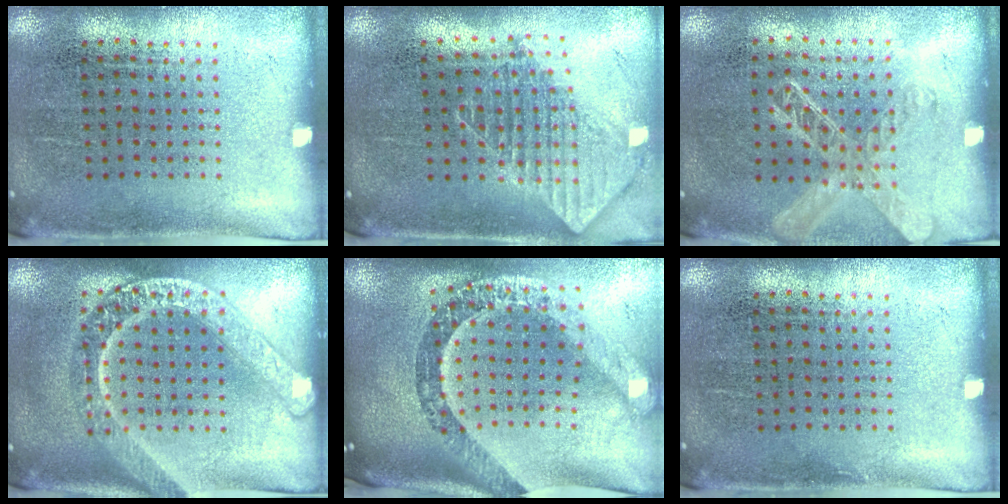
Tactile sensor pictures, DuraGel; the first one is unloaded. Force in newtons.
{"total": 1.8, "press": 1.5, "slide": 1.1}
{"total": 1.3, "press": 1.2, "slide": 0.5}
{"total": 2.9, "press": 2.9, "slide": 0.4}
{"total": 3.6, "press": 2.6, "slide": 2.5}
{"total": 0.0}